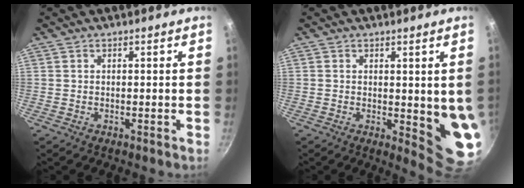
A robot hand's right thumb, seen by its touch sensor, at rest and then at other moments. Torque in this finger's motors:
{"motor_torque": [2.19, 2.07, 1.81, -0.05, 0.17]}